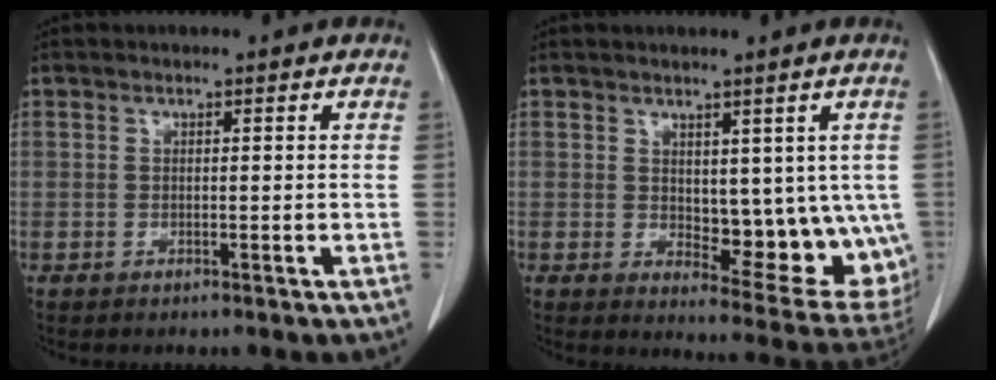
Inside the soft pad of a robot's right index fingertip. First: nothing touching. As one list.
[{"total": 12.1, "force": [0.6, 5.9, 10.5], "torque": [-0.122, -0.013, 0.023]}]